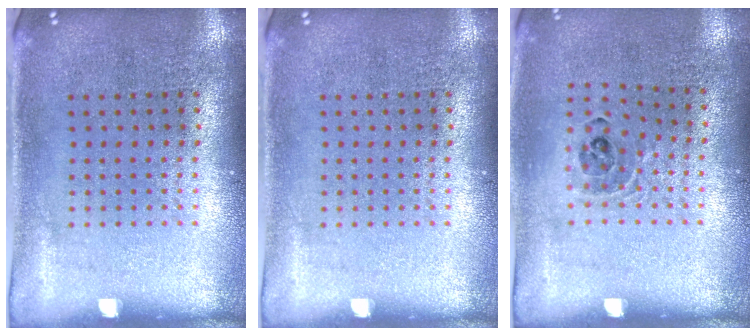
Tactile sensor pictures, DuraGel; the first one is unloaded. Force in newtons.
{"total": 0.0}
{"total": 0.8, "press": 0.8, "slide": 0.2}